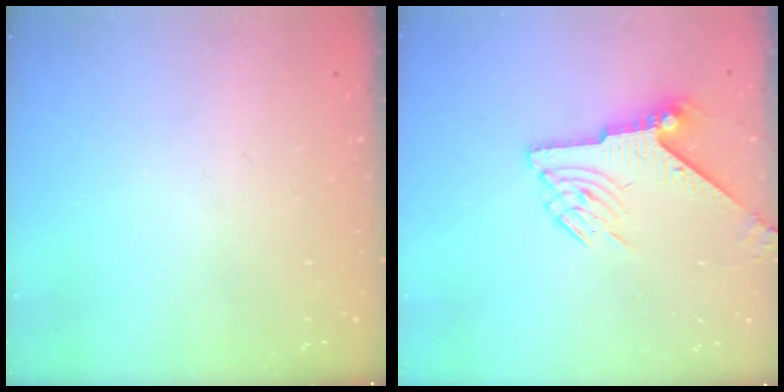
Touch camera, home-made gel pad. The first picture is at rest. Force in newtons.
{"total": 7.4, "press": 7.4, "slide": 0.2}